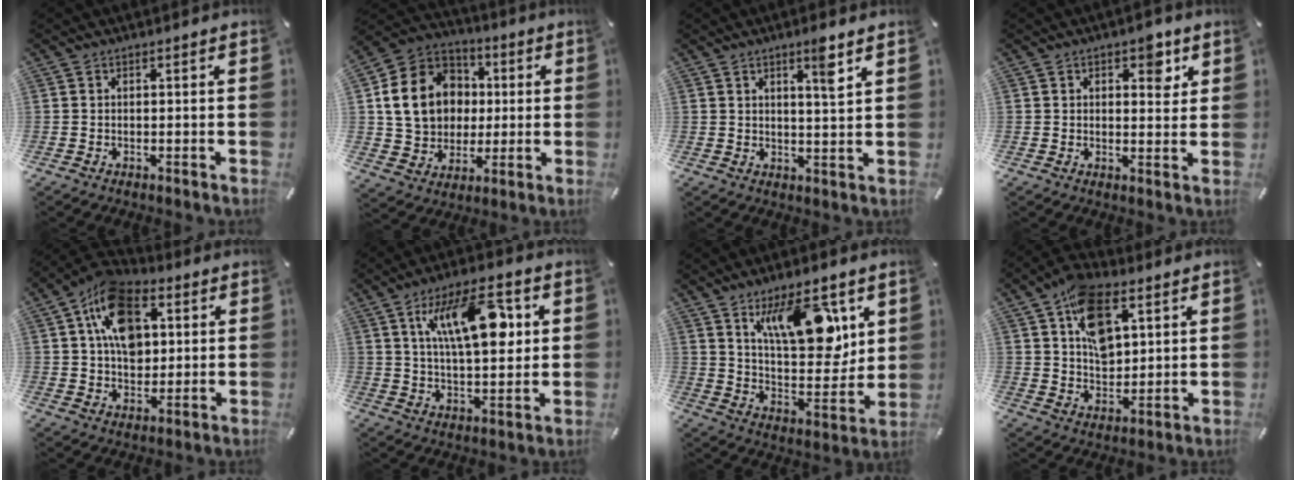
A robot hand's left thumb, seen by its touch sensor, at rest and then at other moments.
{"total": 16.9, "force": [1.5, 14.8, 8.0], "torque": [-0.160, 0.016, 0.034]}
{"total": 5.6, "force": [3.2, 0.7, 4.5], "torque": [-0.064, -0.016, 0.046]}
{"total": 6.0, "force": [2.7, 3.4, 4.1], "torque": [-0.031, -0.013, 0.035]}
{"total": 14.7, "force": [4.6, 10.3, 9.4], "torque": [-0.164, -0.004, 0.084]}
{"total": 18.5, "force": [6.4, 8.3, 15.3], "torque": [-0.260, -0.001, 0.099]}
{"total": 17.9, "force": [9.9, 8.1, 12.5], "torque": [-0.183, -0.047, 0.168]}
{"total": 13.3, "force": [6.1, 8.1, 8.6], "torque": [-0.141, -0.013, 0.112]}